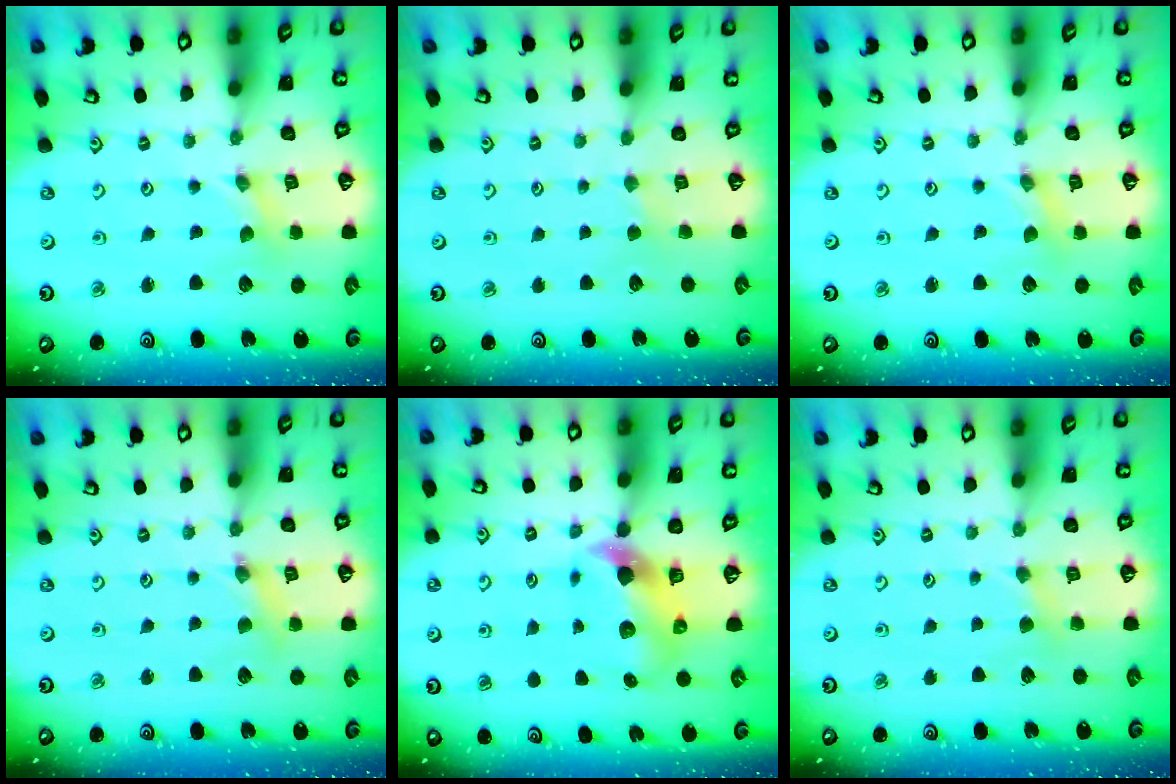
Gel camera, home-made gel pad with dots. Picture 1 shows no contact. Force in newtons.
{"total": 2.0, "press": 1.9, "slide": 0.3}
{"total": 0.7, "press": 0.6, "slide": 0.1}
{"total": 2.7, "press": 2.7, "slide": 0.2}
{"total": 7.6, "press": 7.5, "slide": 1.1}
{"total": 2.7, "press": 2.7, "slide": 0.4}